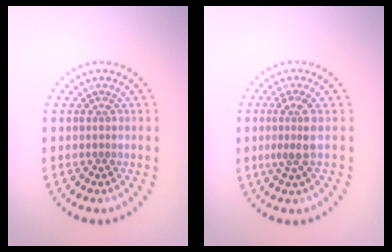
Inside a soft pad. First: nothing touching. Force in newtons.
{"total": 2.4, "press": 1.8, "slide": 1.6}